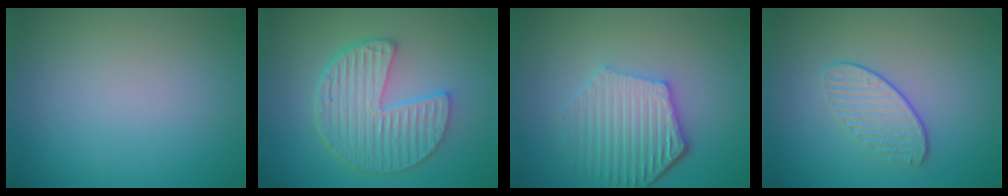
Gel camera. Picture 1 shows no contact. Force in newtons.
{"total": 6.2, "press": 4.7, "slide": 4.1}
{"total": 5.3, "press": 4.2, "slide": 3.3}
{"total": 1.9, "press": 1.5, "slide": 1.2}